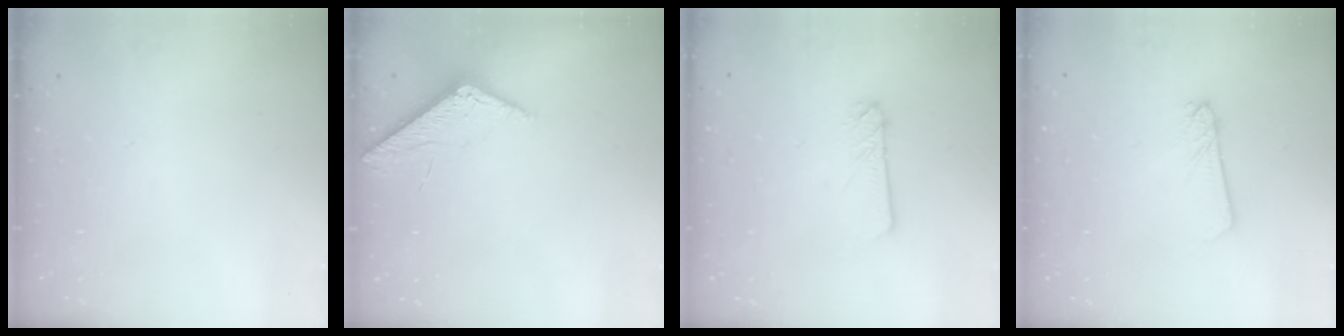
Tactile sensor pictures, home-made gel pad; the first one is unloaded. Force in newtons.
{"total": 5.4, "press": 5.4, "slide": 0.1}
{"total": 2.3, "press": 2.3, "slide": 0.3}
{"total": 2.2, "press": 2.2, "slide": 0.1}